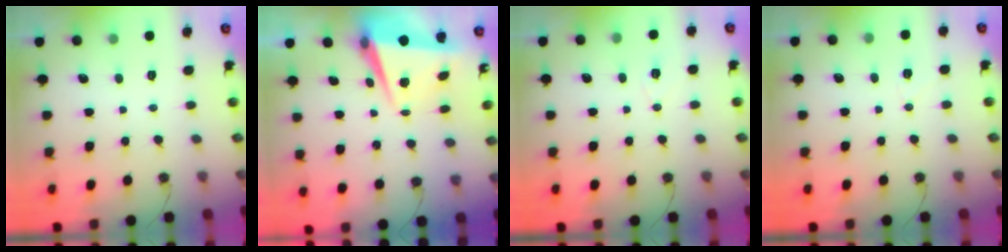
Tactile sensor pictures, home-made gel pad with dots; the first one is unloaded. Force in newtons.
{"total": 6.7, "press": 6.4, "slide": 1.7}
{"total": 6.5, "press": 4.8, "slide": 4.4}
{"total": 4.4, "press": 4.3, "slide": 0.9}